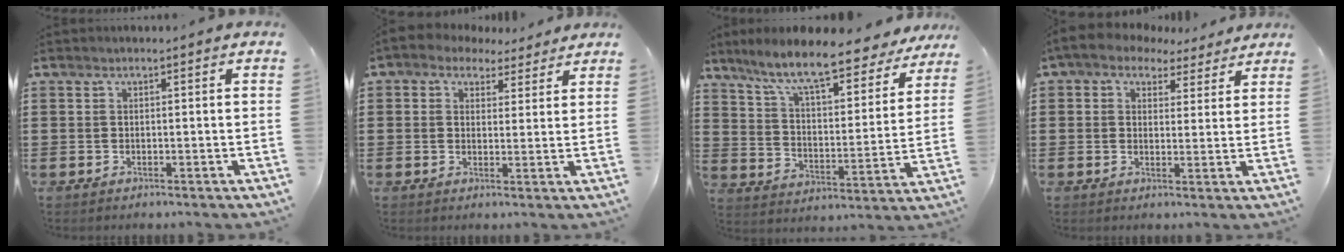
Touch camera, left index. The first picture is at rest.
{"total": 3.0, "force": [2.2, 1.9, 0.6], "torque": [-0.025, 0.001, 0.041]}
{"total": 9.6, "force": [8.2, 0.8, 5.0], "torque": [-0.128, -0.046, 0.136]}
{"total": 4.0, "force": [3.0, 2.4, 1.3], "torque": [-0.043, -0.005, 0.053]}